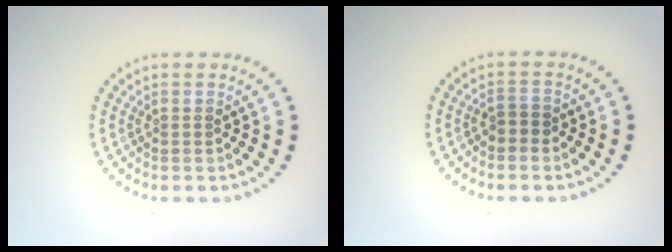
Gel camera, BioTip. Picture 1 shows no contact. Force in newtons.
{"total": 1.1, "press": 1.0, "slide": 0.4}